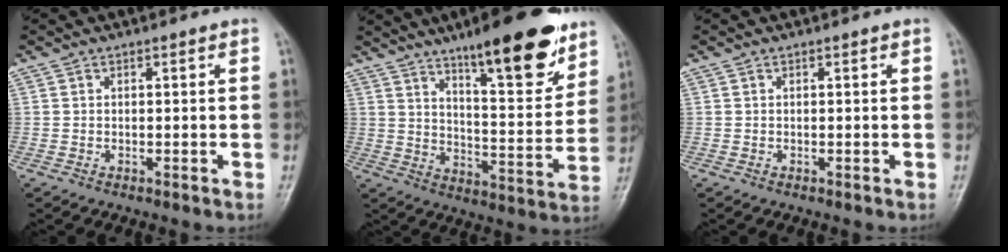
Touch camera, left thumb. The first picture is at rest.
{"total": 18.5, "force": [12.2, 4.8, 13.0], "torque": [-0.148, -0.069, 0.190]}
{"total": 0.0}